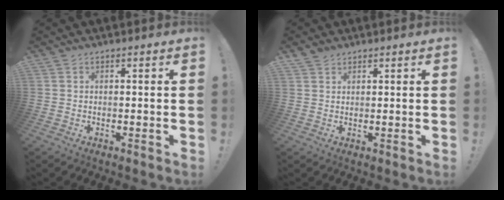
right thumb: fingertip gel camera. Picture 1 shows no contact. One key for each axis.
{"total": 2.4, "fx": 2.1, "fy": 1.1, "fz": 0.5, "tx": 0.005, "ty": -0.016, "tz": 0.036}